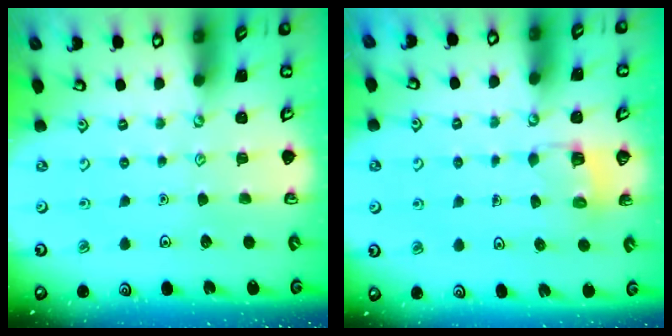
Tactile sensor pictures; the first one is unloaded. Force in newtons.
{"total": 2.8, "press": 2.8, "slide": 0.2}